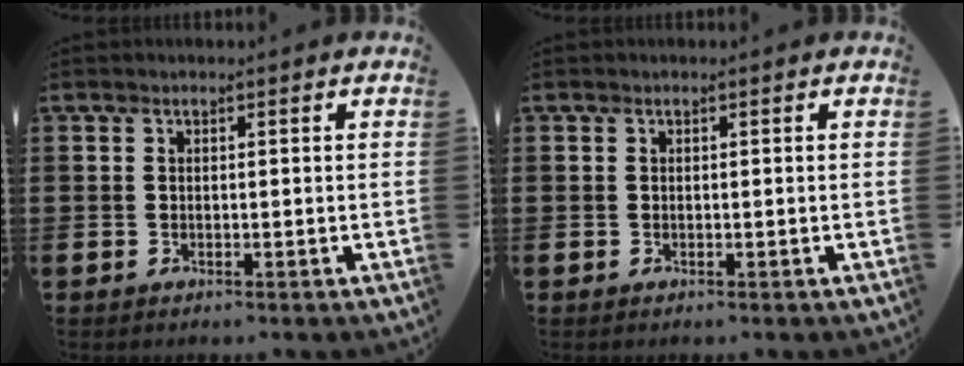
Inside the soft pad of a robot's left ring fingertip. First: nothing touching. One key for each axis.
{"total": 0.0}